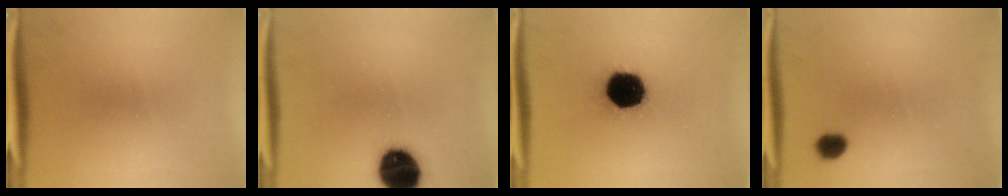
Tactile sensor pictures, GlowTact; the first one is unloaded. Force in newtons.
{"total": 12.3}
{"total": 17.1}
{"total": 2.7}